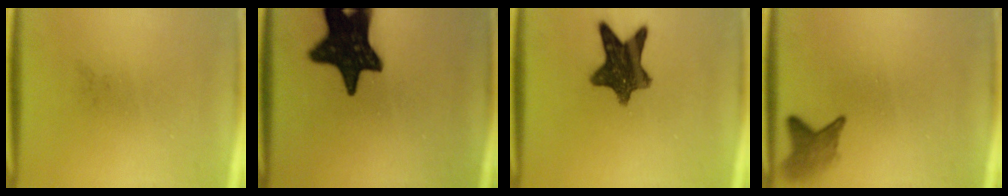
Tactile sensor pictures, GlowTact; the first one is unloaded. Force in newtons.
{"total": 18.1}
{"total": 10.6}
{"total": 2.9}